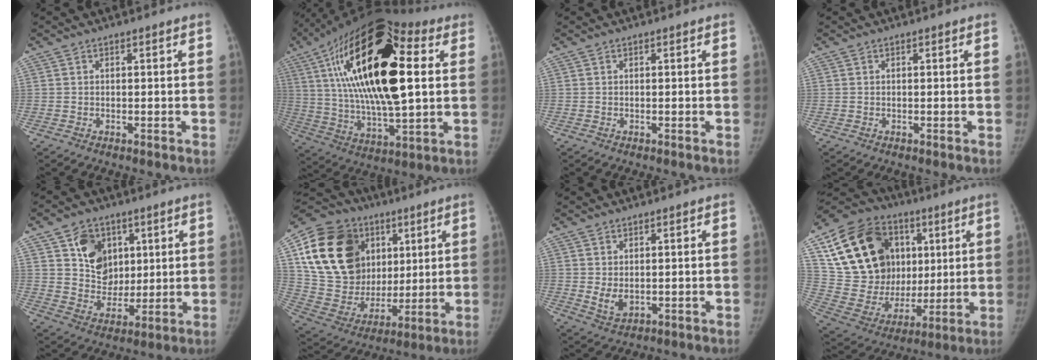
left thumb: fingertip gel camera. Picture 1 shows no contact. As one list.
[{"total": 30.3, "force": [7.2, 12.2, 26.8], "torque": [-0.479, 0.002, 0.108]}, {"total": 0.0}, {"total": 0.0}, {"total": 11.6, "force": [4.5, 9.4, 5.1], "torque": [-0.044, -0.021, 0.086]}, {"total": 27.6, "force": [8.6, 20.3, 16.5], "torque": [-0.280, 0.014, 0.163]}, {"total": 3.9, "force": [0.1, 2.8, 2.8], "torque": [-0.045, -0.006, 0.013]}, {"total": 28.0, "force": [8.4, 20.0, 17.6], "torque": [-0.285, 0.020, 0.159]}]